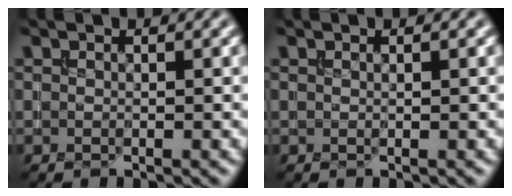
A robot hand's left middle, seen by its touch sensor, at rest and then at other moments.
{"total": 0.6, "force": [0.3, 0.2, 0.5], "torque": [-0.002, -0.005, 0.004]}